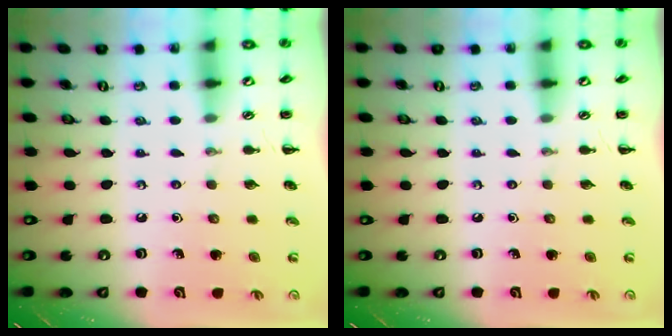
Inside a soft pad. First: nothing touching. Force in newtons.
{"total": 0.0}